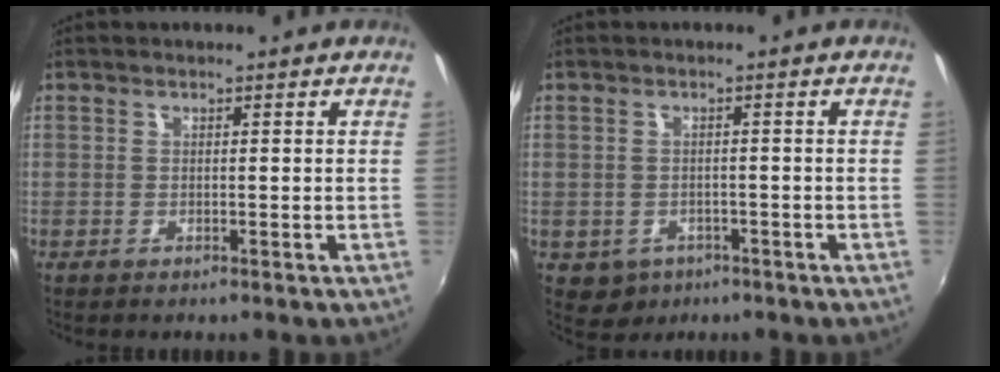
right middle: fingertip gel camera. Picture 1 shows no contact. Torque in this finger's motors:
{"motor_torque": [0.21, -0.23, -0.04, 0.00]}